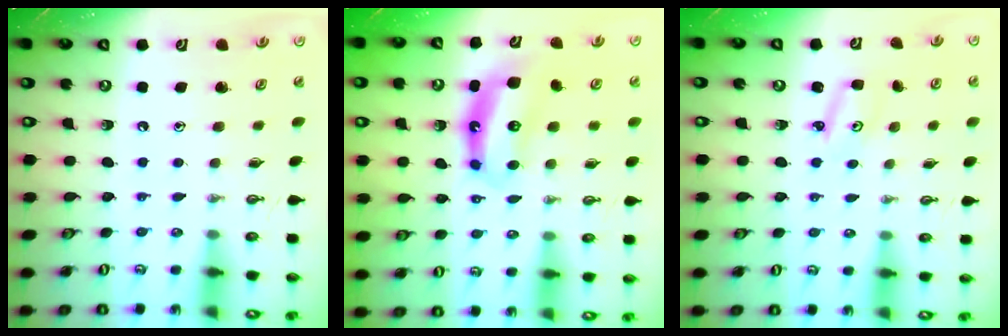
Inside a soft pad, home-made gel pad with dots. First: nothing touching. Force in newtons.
{"total": 7.1, "press": 7.1, "slide": 0.2}
{"total": 4.0, "press": 3.9, "slide": 0.2}